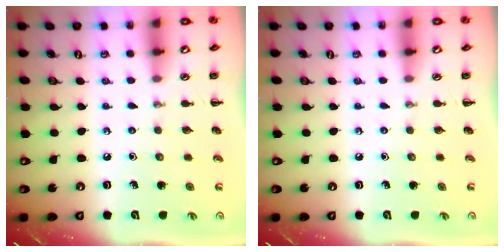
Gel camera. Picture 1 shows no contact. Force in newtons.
{"total": 0.0}